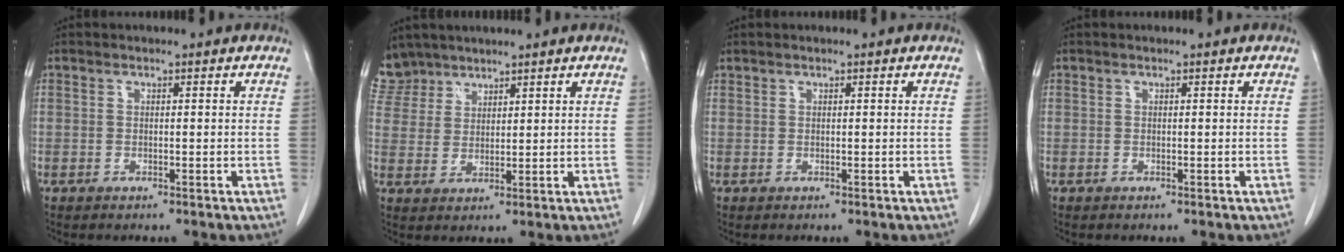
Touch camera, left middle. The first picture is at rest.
{"total": 7.0, "force": [6.0, 3.5, -0.1], "torque": [-0.001, 0.006, 0.126]}
{"total": 0.0}
{"total": 0.0}